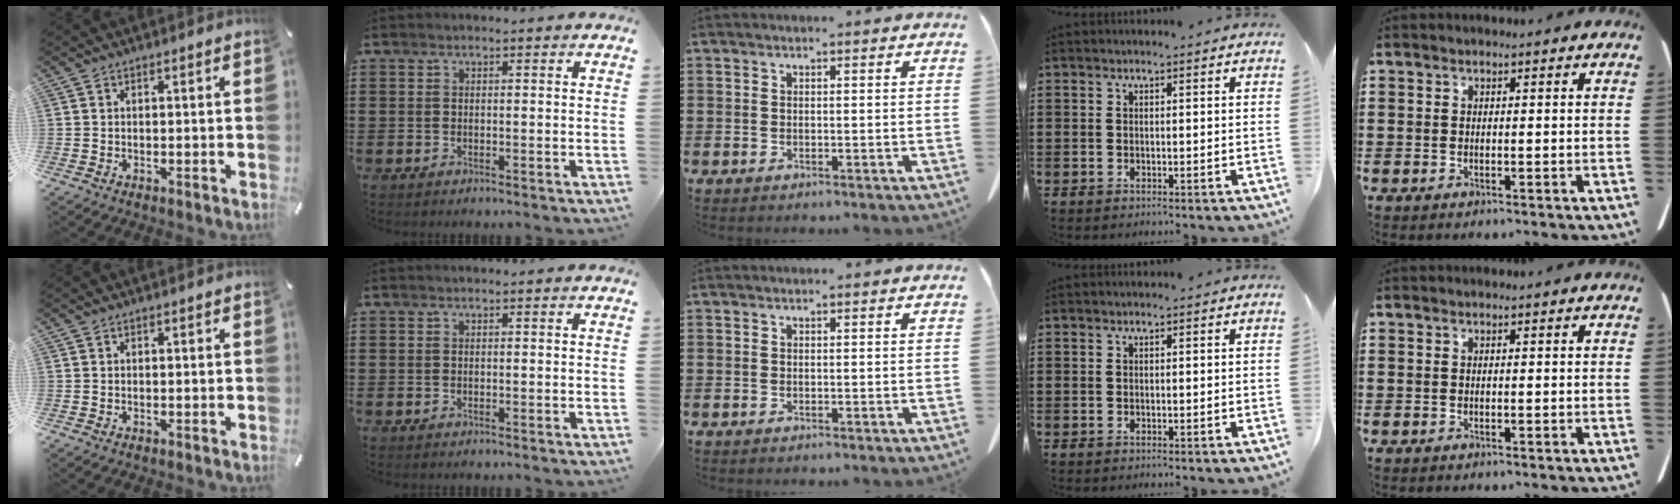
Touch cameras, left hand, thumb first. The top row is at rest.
{}